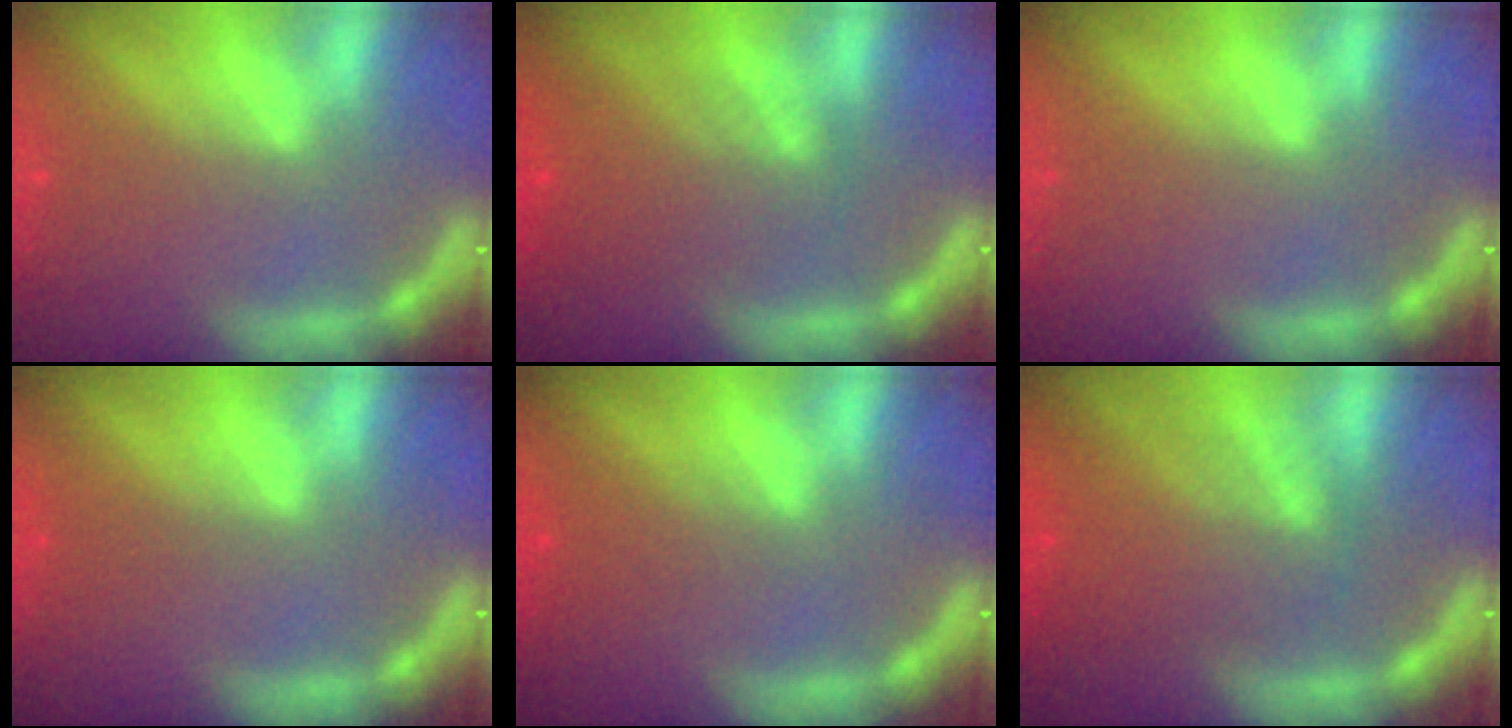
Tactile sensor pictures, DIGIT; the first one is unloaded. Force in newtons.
{"total": 5.1}
{"total": 0.0}
{"total": 1.0}
{"total": 1.9}
{"total": 6.6}